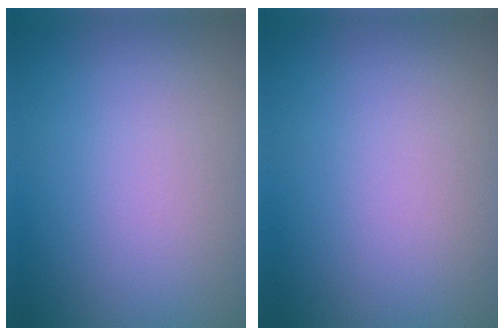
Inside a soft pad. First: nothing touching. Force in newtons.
{"total": 0.0}